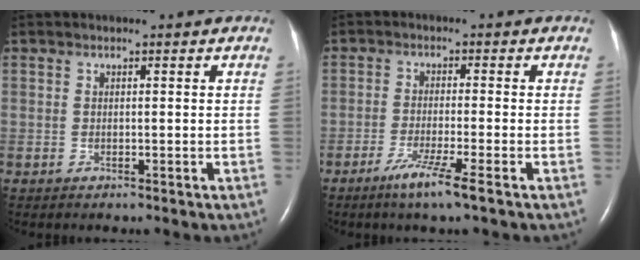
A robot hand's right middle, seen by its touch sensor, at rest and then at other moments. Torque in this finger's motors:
{"motor_torque": [0.74, -0.54, 0.07, 0.03]}